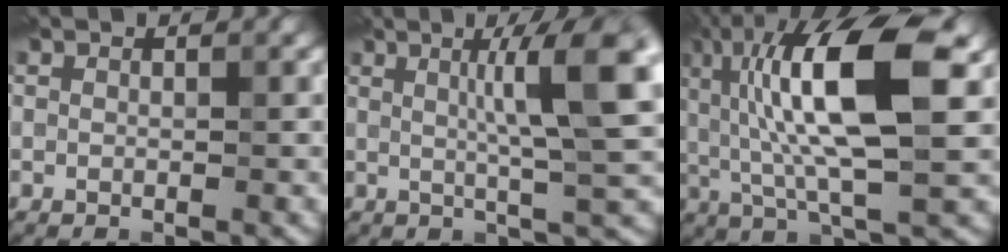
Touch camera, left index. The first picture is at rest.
{"total": 8.0, "force": [1.7, 1.2, 7.7], "torque": [-0.103, 0.012, 0.025]}
{"total": 12.1, "force": [2.7, 3.6, 11.2], "torque": [-0.197, 0.014, 0.042]}